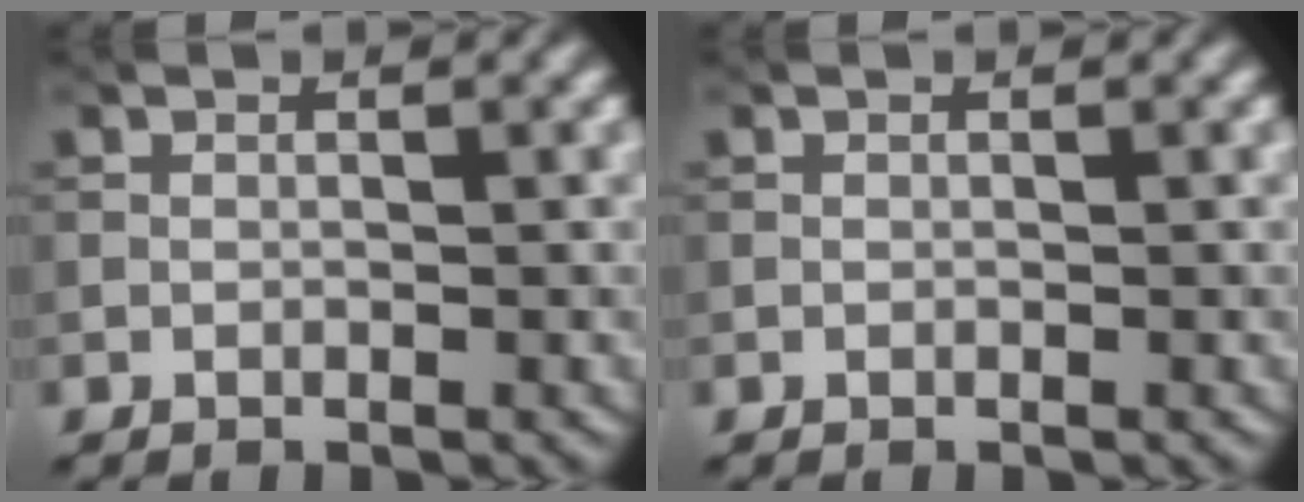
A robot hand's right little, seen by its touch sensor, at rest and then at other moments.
{"total": 0.0}